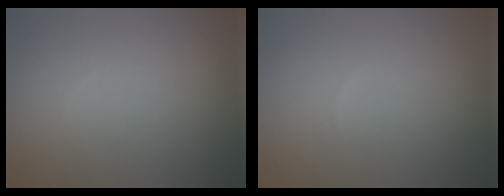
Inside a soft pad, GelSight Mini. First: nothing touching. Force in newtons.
{"total": 0.0}